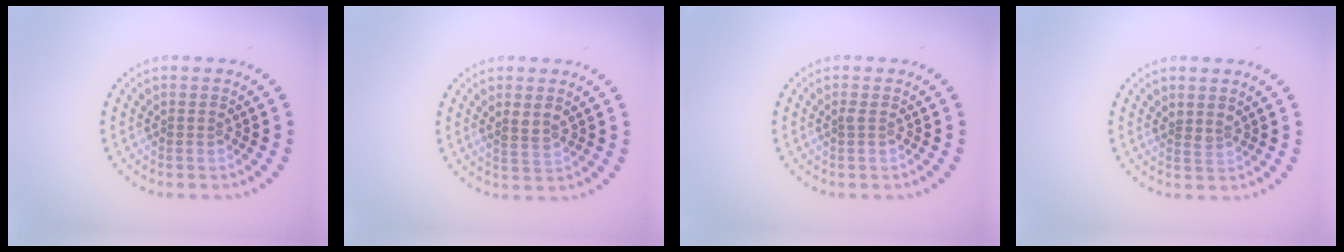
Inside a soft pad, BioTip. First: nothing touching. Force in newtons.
{"total": 1.7, "press": 1.6, "slide": 0.6}
{"total": 0.5, "press": 0.3, "slide": 0.4}
{"total": 1.0, "press": 0.6, "slide": 0.8}